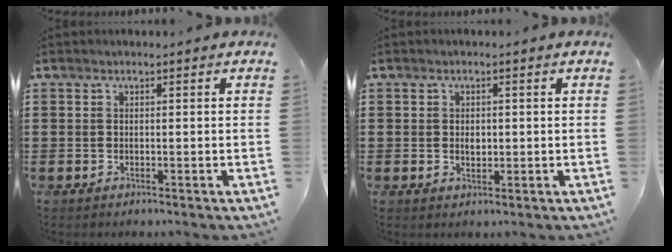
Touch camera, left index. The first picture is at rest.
{"total": 1.6, "force": [0.2, 0.9, 1.2], "torque": [-0.027, 0.006, 0.002]}